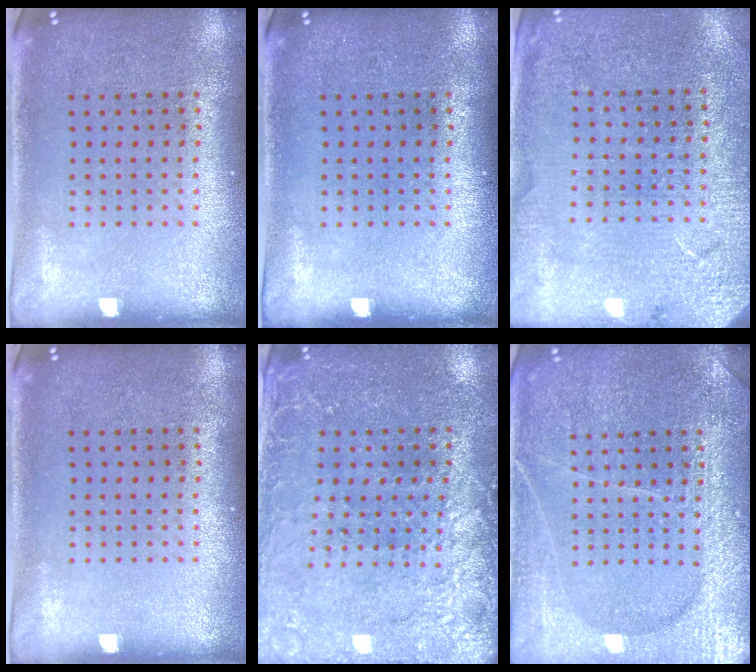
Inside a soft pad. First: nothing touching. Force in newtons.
{"total": 0.0}
{"total": 2.7, "press": 2.7, "slide": 0.1}
{"total": 0.0}
{"total": 2.7, "press": 2.7, "slide": 0.5}
{"total": 4.0, "press": 3.9, "slide": 0.5}